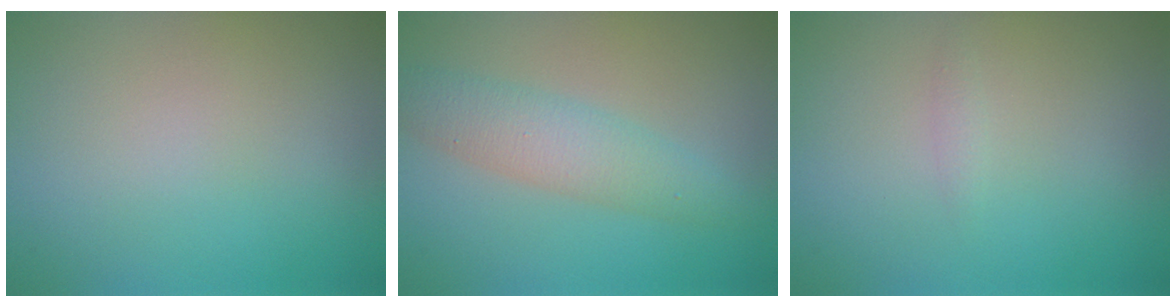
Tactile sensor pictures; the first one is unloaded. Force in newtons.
{"total": 3.7, "press": 3.7, "slide": 0.1}
{"total": 0.6, "press": 0.6, "slide": 0.0}